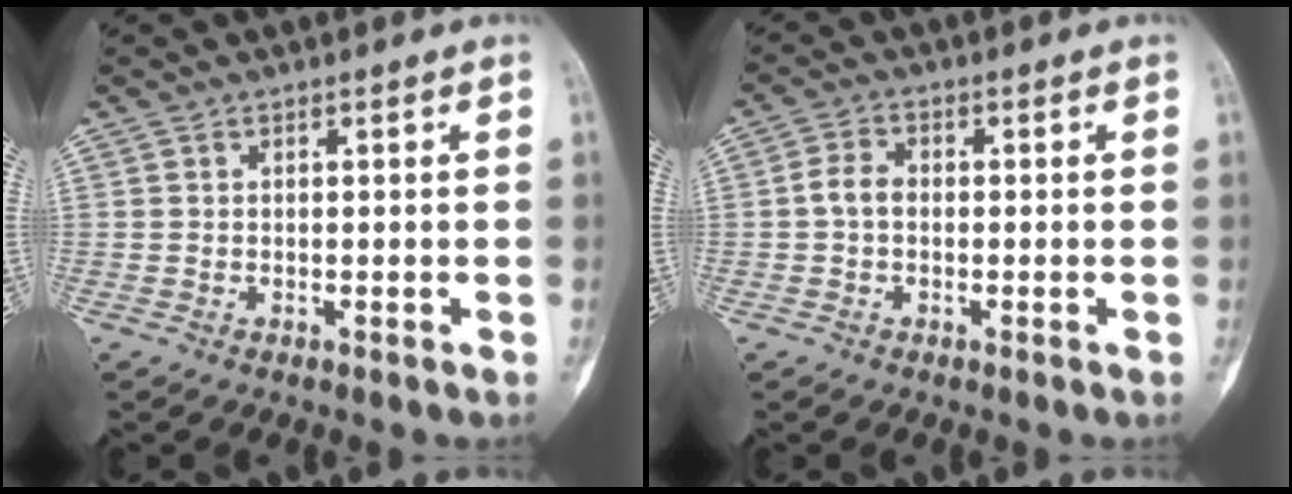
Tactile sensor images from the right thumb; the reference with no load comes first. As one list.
[{"total": 3.4, "force": [-0.4, 2.4, 2.4], "torque": [-0.042, 0.011, -0.015]}]